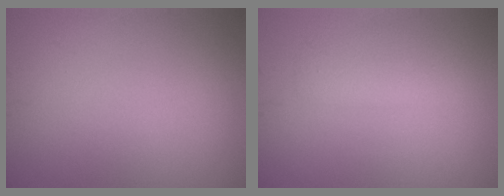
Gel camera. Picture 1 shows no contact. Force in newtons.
{"total": 2.2, "press": 2.2, "slide": 0.1}